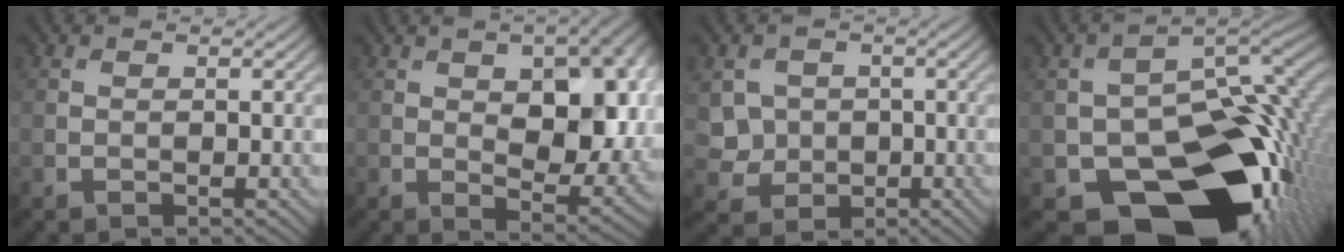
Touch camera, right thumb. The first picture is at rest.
{"total": 13.2, "force": [2.0, 7.1, 10.9], "torque": [-0.158, -0.007, 0.040]}
{"total": 4.5, "force": [0.1, 4.3, 1.5], "torque": [-0.044, -0.010, -0.009]}
{"total": 19.5, "force": [-7.9, 12.2, 13.0], "torque": [-0.186, -0.049, -0.115]}